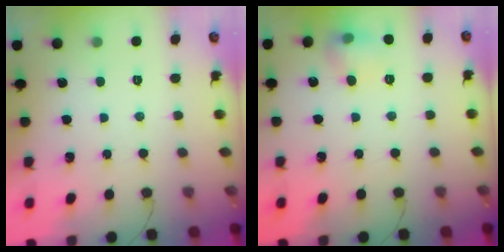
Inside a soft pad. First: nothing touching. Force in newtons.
{"total": 8.3, "press": 8.3, "slide": 0.8}